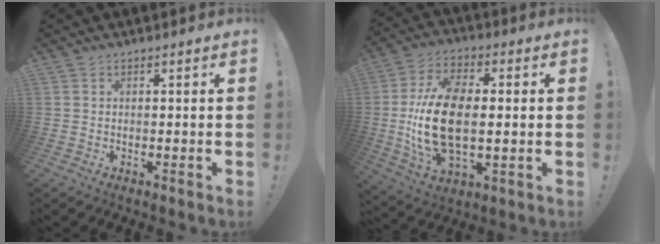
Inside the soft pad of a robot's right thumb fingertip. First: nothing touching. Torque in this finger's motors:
{"motor_torque": [2.29, 2.73, 0.38, 0.13, 0.69]}